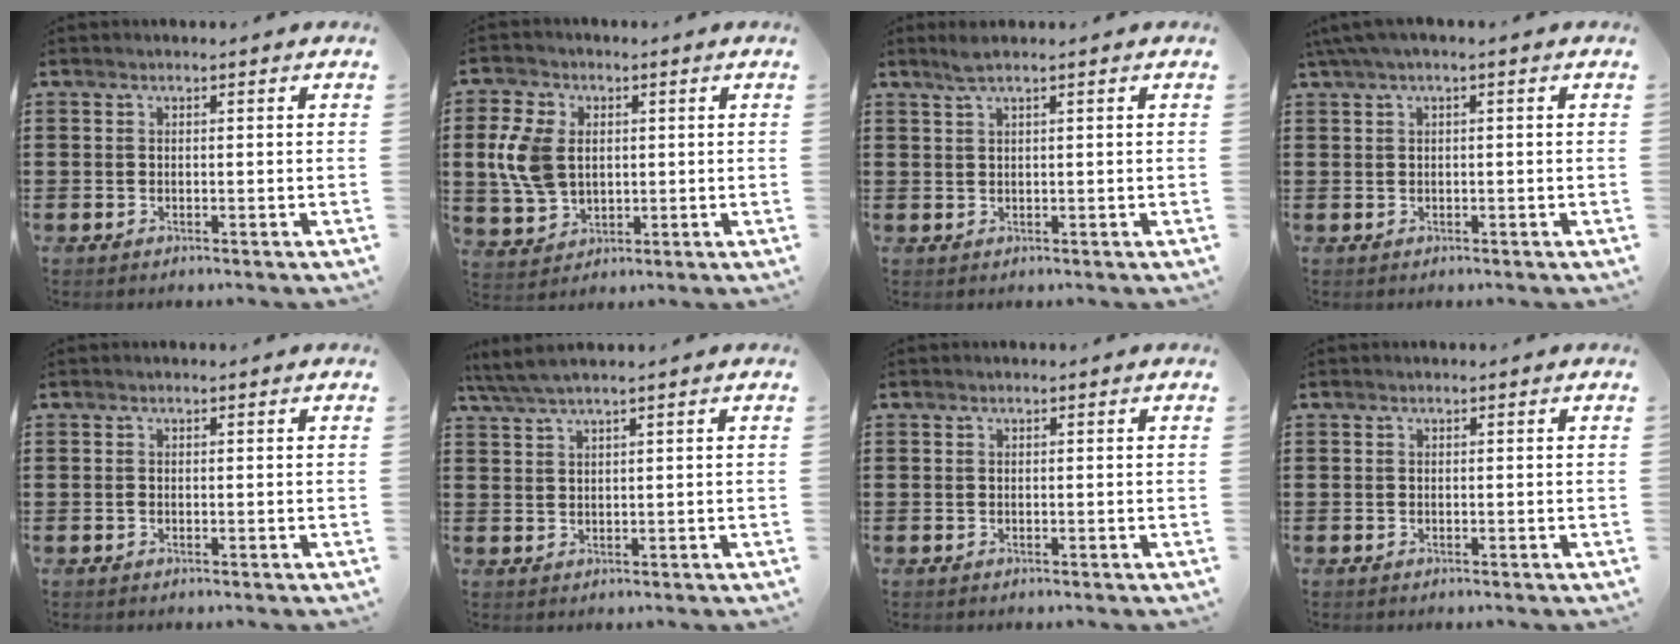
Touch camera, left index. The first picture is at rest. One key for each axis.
{"total": 8.8, "fx": 1.1, "fy": 6.5, "fz": 5.9, "tx": -0.165, "ty": 0.009, "tz": 0.014}
{"total": 1.8, "fx": 1.1, "fy": 0.0, "fz": 1.4, "tx": -0.029, "ty": 0.000, "tz": 0.021}
{"total": 1.6, "fx": -0.1, "fy": 0.1, "fz": 1.6, "tx": -0.025, "ty": -0.003, "tz": -0.001}
{"total": 0.0}
{"total": 2.8, "fx": 2.0, "fy": -0.2, "fz": 1.9, "tx": -0.041, "ty": 0.001, "tz": 0.038}
{"total": 0.0}
{"total": 0.0}